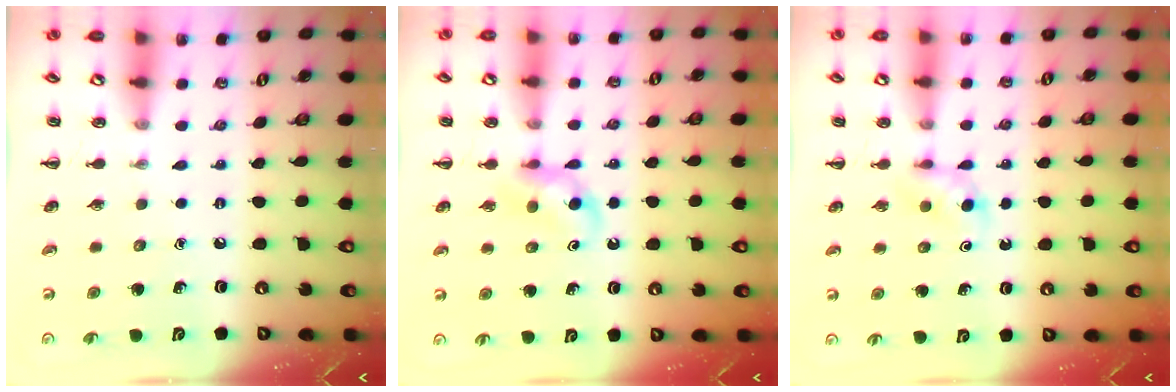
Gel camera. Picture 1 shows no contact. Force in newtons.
{"total": 5.2, "press": 5.0, "slide": 1.5}
{"total": 2.9, "press": 2.6, "slide": 1.2}